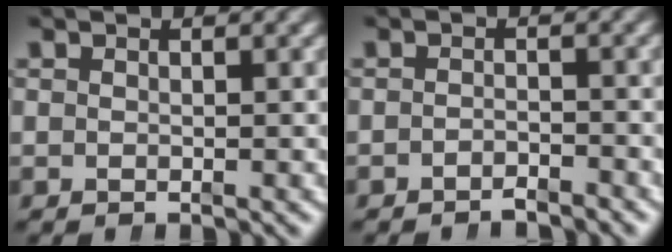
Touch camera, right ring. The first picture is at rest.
{"total": 1.8, "force": [-1.7, 0.1, 0.5], "torque": [-0.002, 0.000, -0.031]}